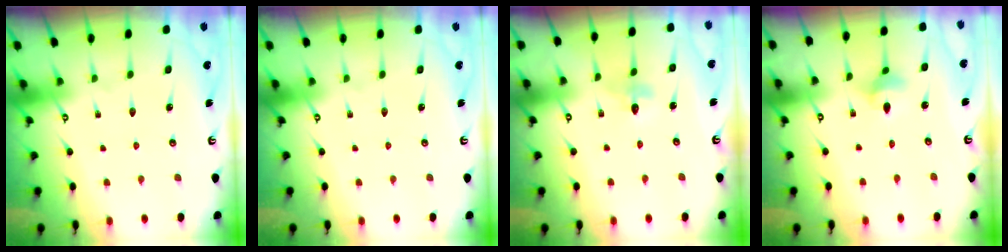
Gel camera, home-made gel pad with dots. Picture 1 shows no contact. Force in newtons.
{"total": 0.0}
{"total": 3.9, "press": 3.8, "slide": 0.4}
{"total": 2.9, "press": 2.9, "slide": 0.5}